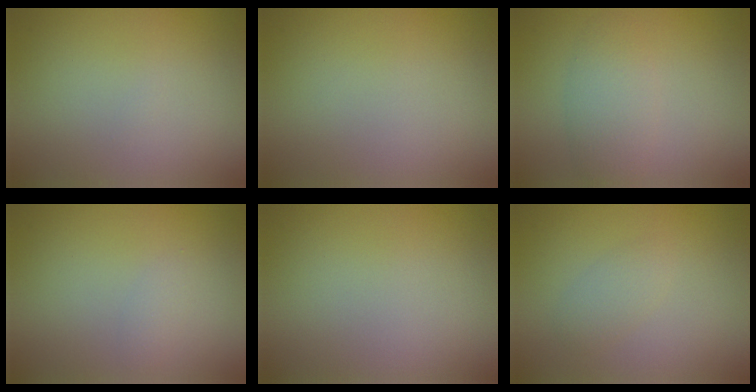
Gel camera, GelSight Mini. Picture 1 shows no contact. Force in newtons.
{"total": 0.0}
{"total": 3.2, "press": 3.2, "slide": 0.0}
{"total": 0.8, "press": 0.8, "slide": 0.0}
{"total": 0.0}
{"total": 1.5, "press": 1.5, "slide": 0.0}